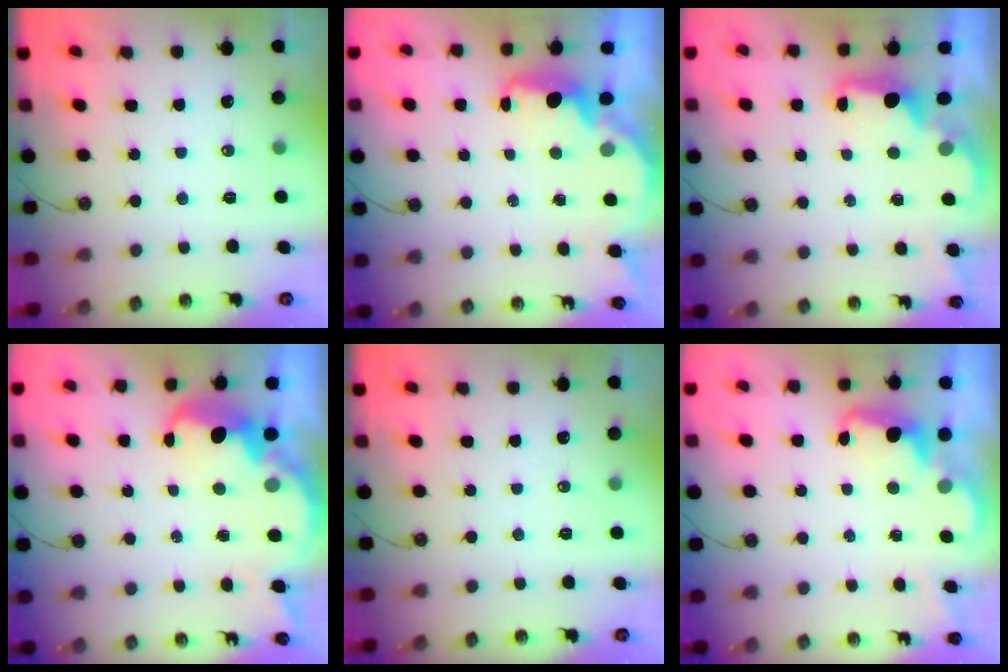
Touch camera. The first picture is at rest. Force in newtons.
{"total": 2.3, "press": 2.3, "slide": 0.4}
{"total": 2.2, "press": 2.1, "slide": 0.8}
{"total": 6.4, "press": 6.4, "slide": 0.4}
{"total": 0.0}
{"total": 2.3, "press": 2.2, "slide": 0.7}